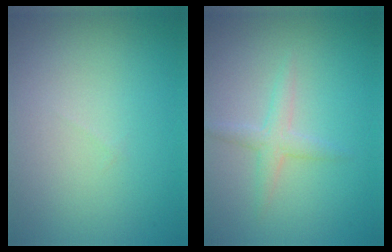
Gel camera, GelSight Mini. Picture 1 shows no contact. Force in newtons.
{"total": 1.8, "press": 1.8, "slide": 0.0}